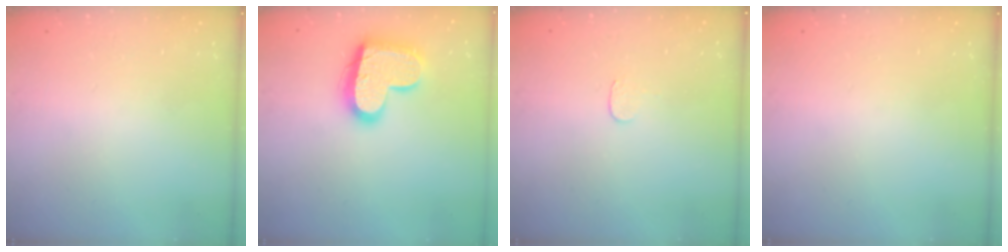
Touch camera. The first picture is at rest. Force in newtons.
{"total": 17.3, "press": 17.3, "slide": 1.2}
{"total": 3.8, "press": 3.8, "slide": 0.4}
{"total": 0.0}